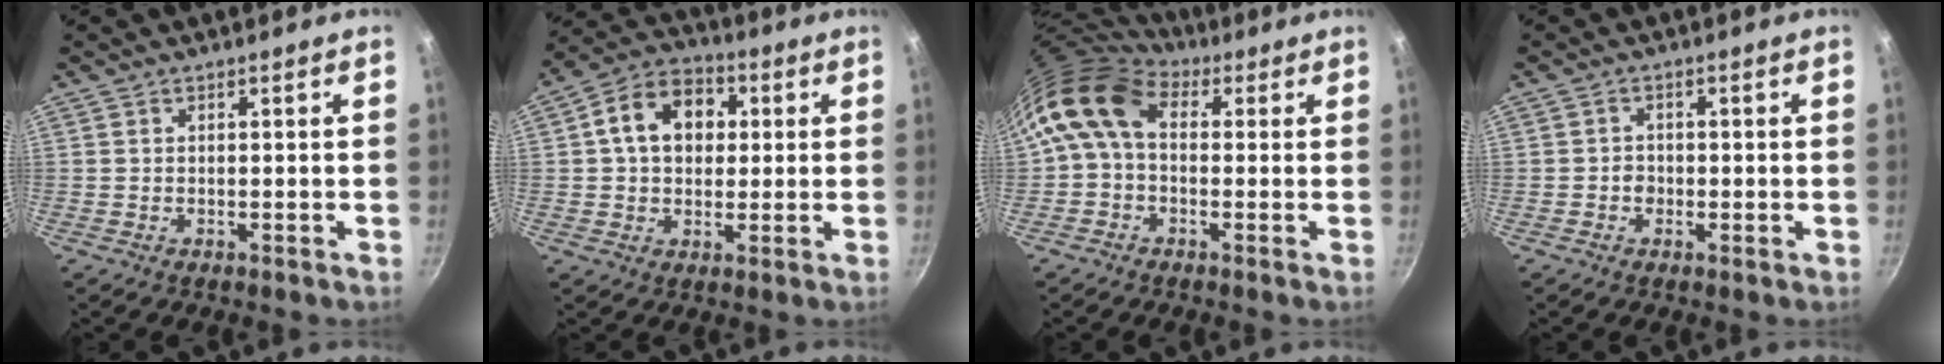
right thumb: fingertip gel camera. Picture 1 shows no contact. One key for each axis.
{"total": 12.2, "fx": 2.3, "fy": 9.1, "fz": 7.7, "tx": -0.097, "ty": 0.020, "tz": 0.022}
{"total": 11.0, "fx": 1.7, "fy": 7.7, "fz": 7.6, "tx": -0.134, "ty": 0.022, "tz": 0.010}
{"total": 1.8, "fx": -0.5, "fy": 1.5, "fz": 0.8, "tx": -0.009, "ty": 0.005, "tz": -0.011}